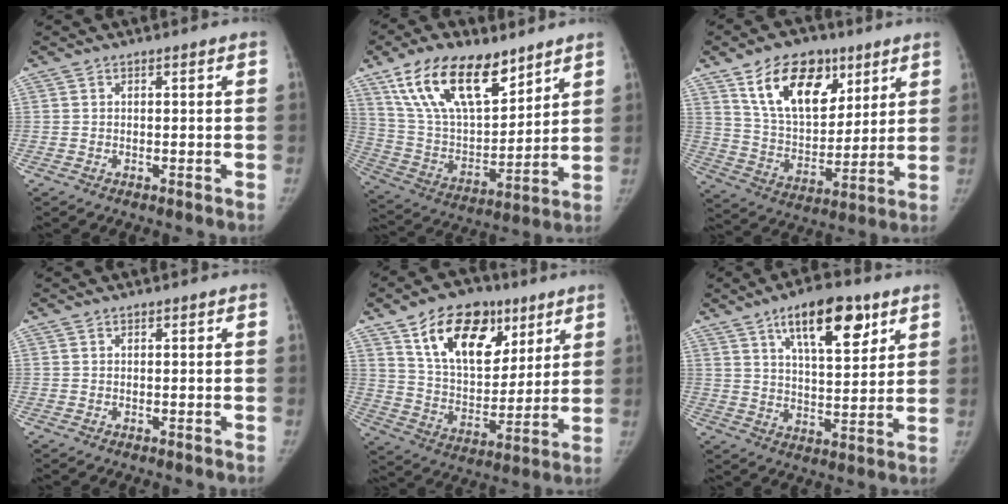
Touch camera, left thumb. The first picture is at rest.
{"total": 21.2, "force": [13.1, 10.0, 13.3], "torque": [-0.204, -0.048, 0.248]}
{"total": 18.2, "force": [9.6, 10.8, 11.1], "torque": [-0.137, -0.043, 0.173]}
{"total": 0.0}
{"total": 19.7, "force": [10.2, 11.8, 12.0], "torque": [-0.148, -0.038, 0.177]}
{"total": 14.8, "force": [8.1, 5.9, 10.9], "torque": [-0.137, -0.035, 0.129]}